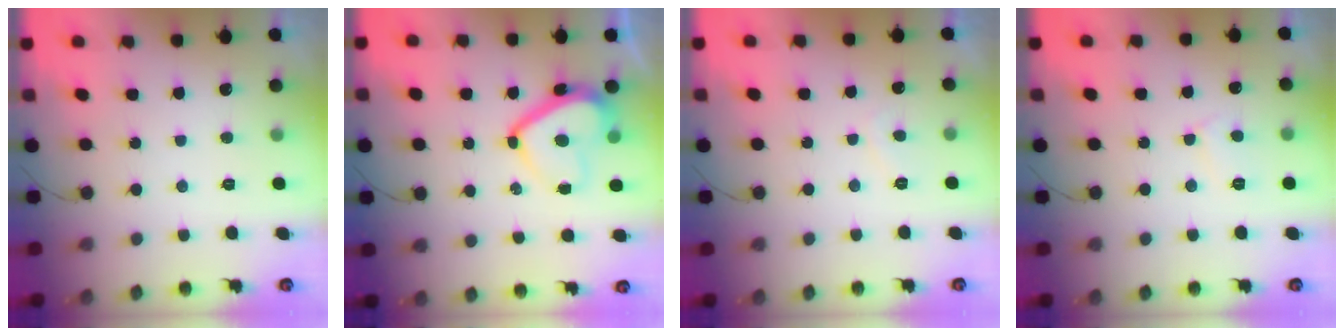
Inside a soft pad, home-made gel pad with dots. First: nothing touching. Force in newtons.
{"total": 12.1, "press": 11.9, "slide": 1.9}
{"total": 1.4, "press": 1.3, "slide": 0.6}
{"total": 4.7, "press": 4.6, "slide": 0.5}